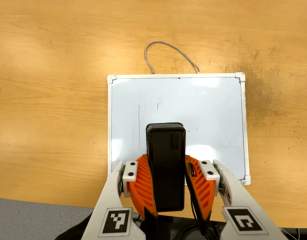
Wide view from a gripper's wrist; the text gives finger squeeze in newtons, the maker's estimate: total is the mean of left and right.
{"total": 6.8, "left": 6.1, "right": 7.5}